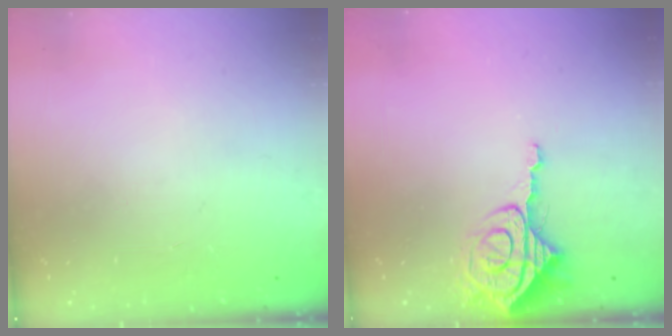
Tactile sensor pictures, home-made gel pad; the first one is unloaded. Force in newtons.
{"total": 10.0, "press": 9.9, "slide": 0.9}